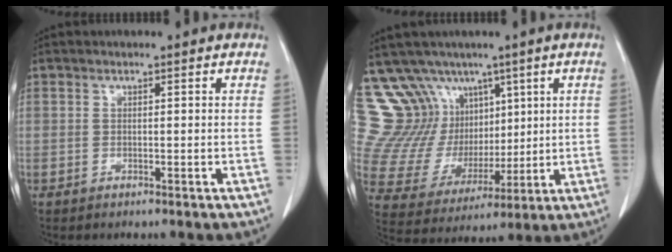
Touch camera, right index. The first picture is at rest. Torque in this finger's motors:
{"motor_torque": [-0.86, 0.86, -0.40, -0.10]}